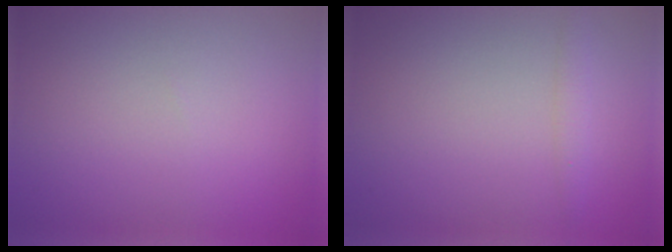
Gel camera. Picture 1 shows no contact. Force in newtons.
{"total": 1.1, "press": 1.1, "slide": 0.1}